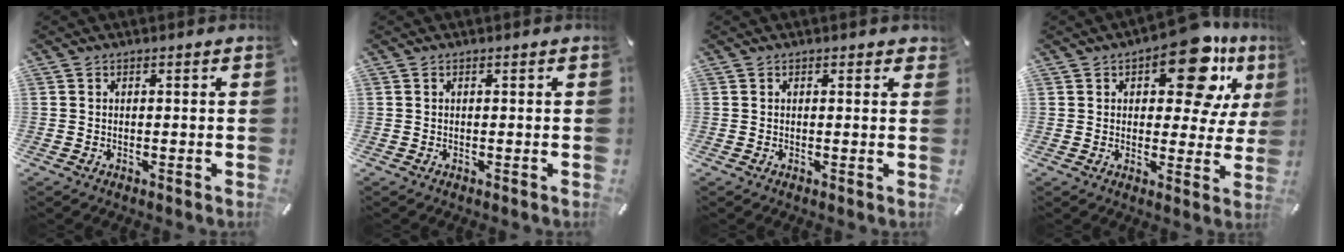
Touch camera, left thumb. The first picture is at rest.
{"total": 0.0}
{"total": 0.6, "force": [0.3, 0.3, 0.4], "torque": [-0.001, -0.001, 0.004]}
{"total": 16.4, "force": [8.3, 7.8, 11.9], "torque": [-0.146, -0.043, 0.131]}